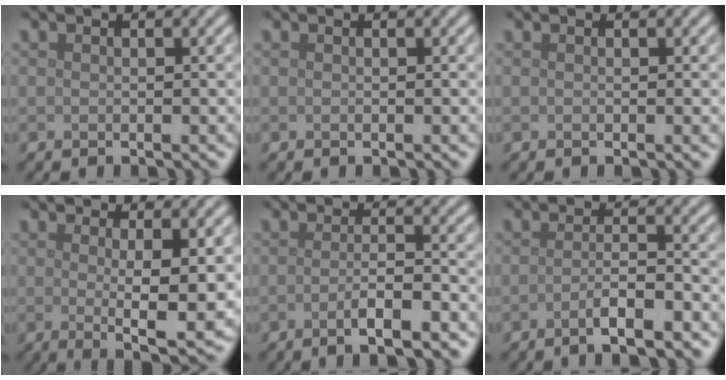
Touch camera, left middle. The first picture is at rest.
{"total": 0.0}
{"total": 0.6, "force": [0.0, 0.1, 0.5], "torque": [-0.003, 0.000, -0.001]}
{"total": 6.2, "force": [-0.1, 1.2, 6.1], "torque": [-0.094, -0.014, 0.005]}
{"total": 3.5, "force": [-1.7, 0.8, 2.9], "torque": [-0.046, 0.003, -0.033]}
{"total": 3.4, "force": [-1.9, 0.7, 2.7], "torque": [-0.042, 0.005, -0.040]}